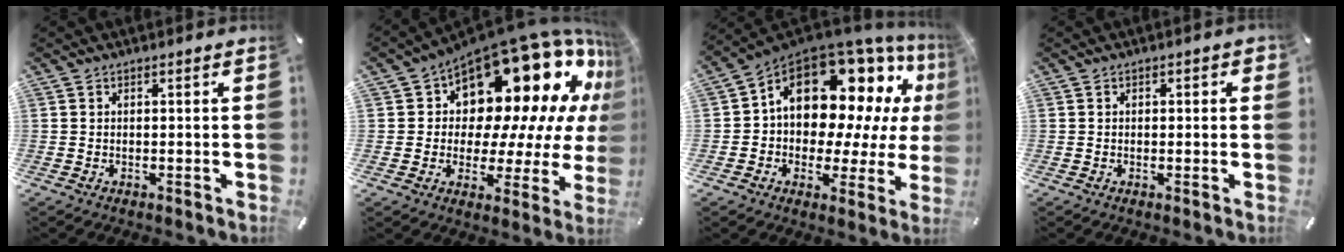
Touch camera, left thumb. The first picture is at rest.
{"total": 22.9, "force": [12.9, 12.3, 14.4], "torque": [-0.210, -0.112, 0.227]}
{"total": 17.4, "force": [7.5, 11.5, 10.6], "torque": [-0.172, -0.064, 0.126]}
{"total": 0.9, "force": [-0.1, 0.6, 0.6], "torque": [-0.003, 0.001, -0.005]}